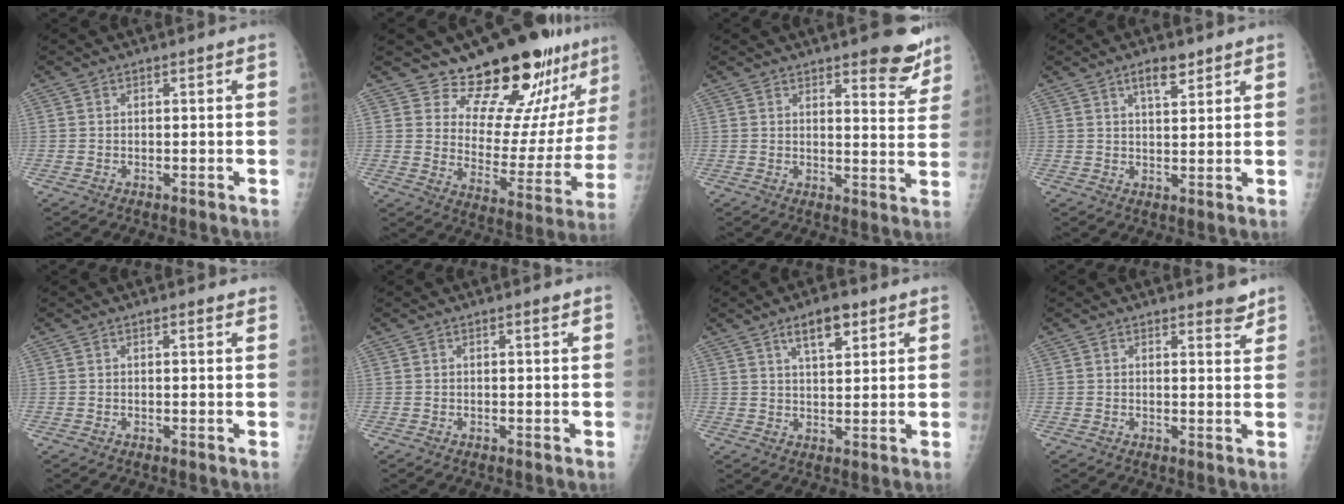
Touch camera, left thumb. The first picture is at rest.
{"total": 19.5, "force": [16.8, 6.2, 7.8], "torque": [-0.047, -0.146, 0.226]}
{"total": 8.3, "force": [6.1, 2.5, 5.0], "torque": [-0.032, -0.041, 0.074]}
{"total": 4.3, "force": [2.9, 1.6, 2.8], "torque": [-0.031, -0.017, 0.049]}
{"total": 1.3, "force": [0.9, 0.4, 0.8], "torque": [-0.010, -0.002, 0.011]}
{"total": 0.7, "force": [0.5, 0.0, 0.5], "torque": [-0.008, -0.002, 0.007]}
{"total": 6.4, "force": [3.7, 2.6, 4.6], "torque": [-0.057, -0.016, 0.061]}
{"total": 2.4, "force": [2.1, 0.7, 1.0], "torque": [-0.002, -0.016, 0.025]}